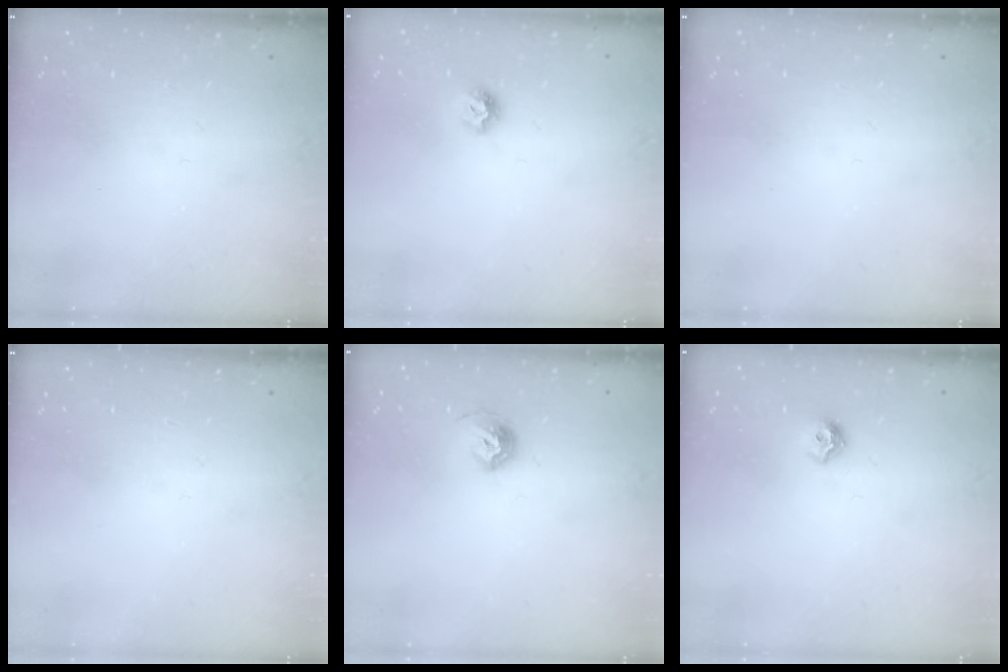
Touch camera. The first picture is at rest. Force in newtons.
{"total": 6.7, "press": 6.7, "slide": 0.8}
{"total": 0.0}
{"total": 0.0}
{"total": 8.4, "press": 8.3, "slide": 0.9}
{"total": 6.9, "press": 6.8, "slide": 0.9}